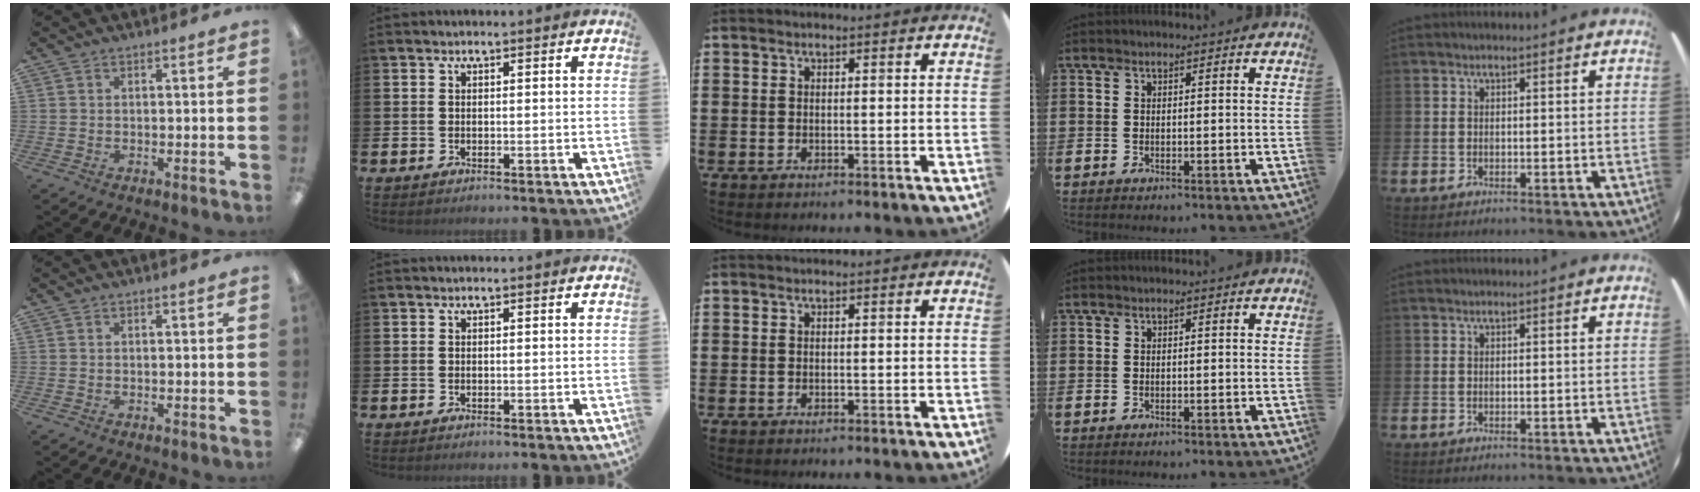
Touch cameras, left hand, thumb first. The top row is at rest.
{}